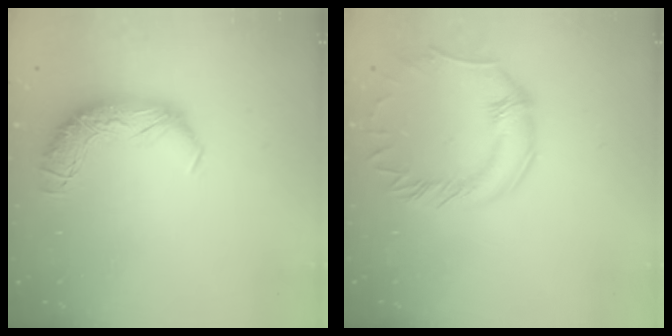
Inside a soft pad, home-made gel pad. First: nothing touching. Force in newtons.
{"total": 2.6, "press": 2.5, "slide": 0.9}